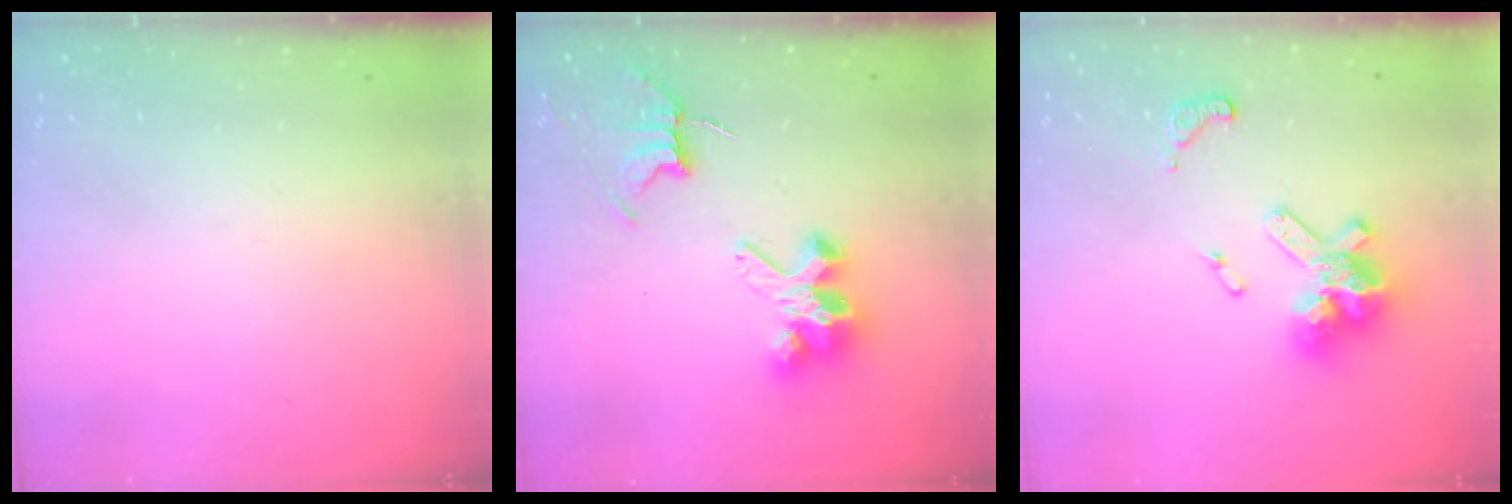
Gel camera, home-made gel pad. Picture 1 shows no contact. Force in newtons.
{"total": 8.4, "press": 8.4, "slide": 0.7}
{"total": 14.8, "press": 14.7, "slide": 2.1}